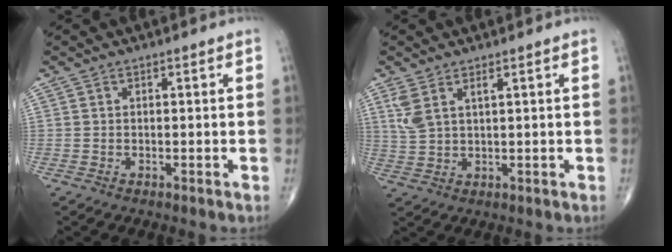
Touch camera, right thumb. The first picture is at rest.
{"total": 4.5, "force": [2.3, 1.6, 3.5], "torque": [-0.083, -0.004, 0.057]}